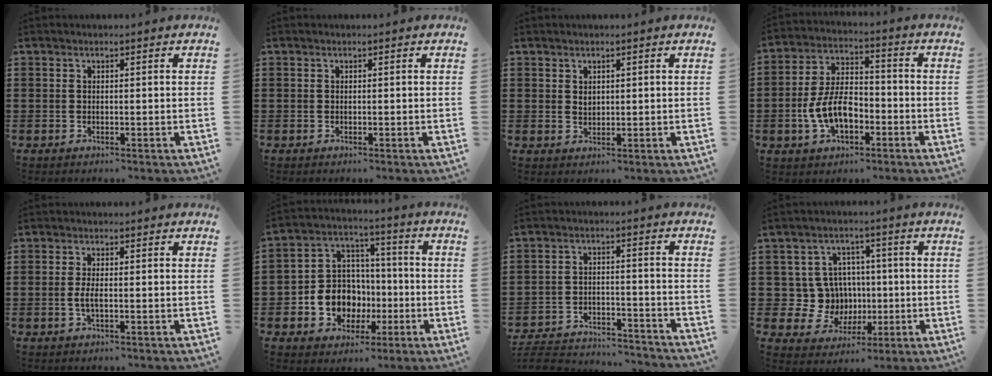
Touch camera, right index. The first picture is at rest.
{"total": 0.0}
{"total": 1.2, "force": [0.8, 0.8, 0.5], "torque": [-0.012, 0.003, 0.015]}
{"total": 8.7, "force": [-2.8, 4.8, 6.7], "torque": [-0.156, 0.002, -0.059]}
{"total": 2.5, "force": [-0.5, 0.6, 2.4], "torque": [-0.058, -0.006, -0.014]}
{"total": 8.5, "force": [-2.3, 7.8, 2.6], "torque": [-0.074, 0.007, -0.038]}
{"total": 5.3, "force": [-5.1, 0.7, 1.1], "torque": [-0.032, 0.002, -0.104]}
{"total": 8.3, "force": [0.2, 7.9, 2.6], "torque": [-0.067, 0.011, 0.015]}